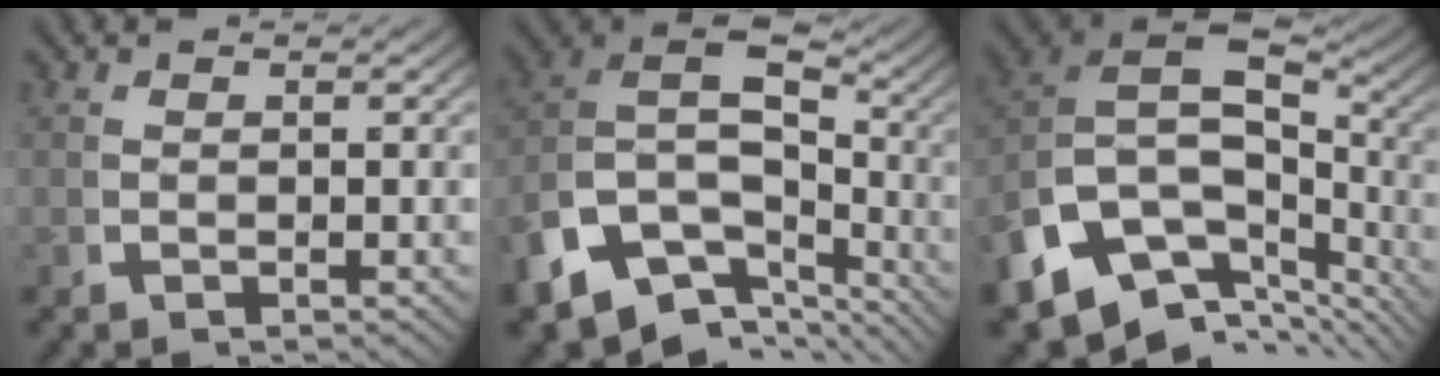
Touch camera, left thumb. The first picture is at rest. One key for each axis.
{"total": 14.2, "fx": -0.7, "fy": 10.4, "fz": 9.6, "tx": -0.213, "ty": -0.037, "tz": -0.011}
{"total": 16.3, "fx": -3.8, "fy": 11.1, "fz": 11.3, "tx": -0.250, "ty": -0.058, "tz": -0.036}